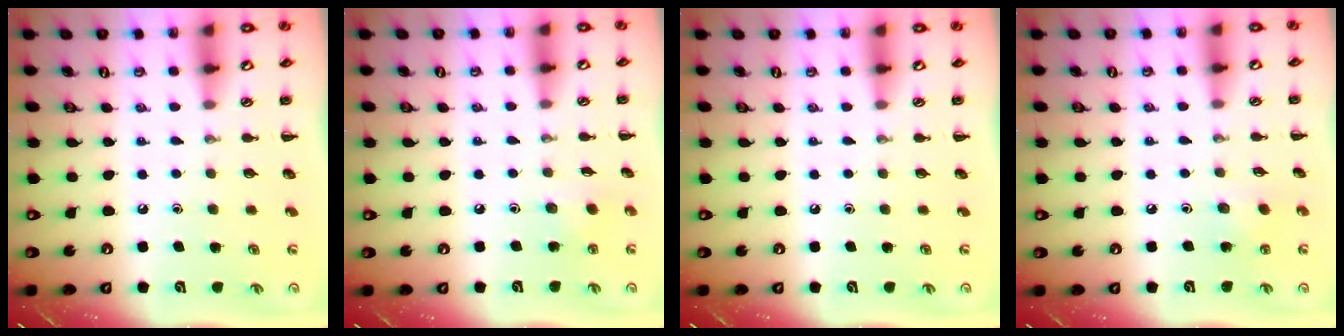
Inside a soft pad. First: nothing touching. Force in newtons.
{"total": 2.9, "press": 2.8, "slide": 1.0}
{"total": 0.0}
{"total": 4.0, "press": 3.8, "slide": 1.0}